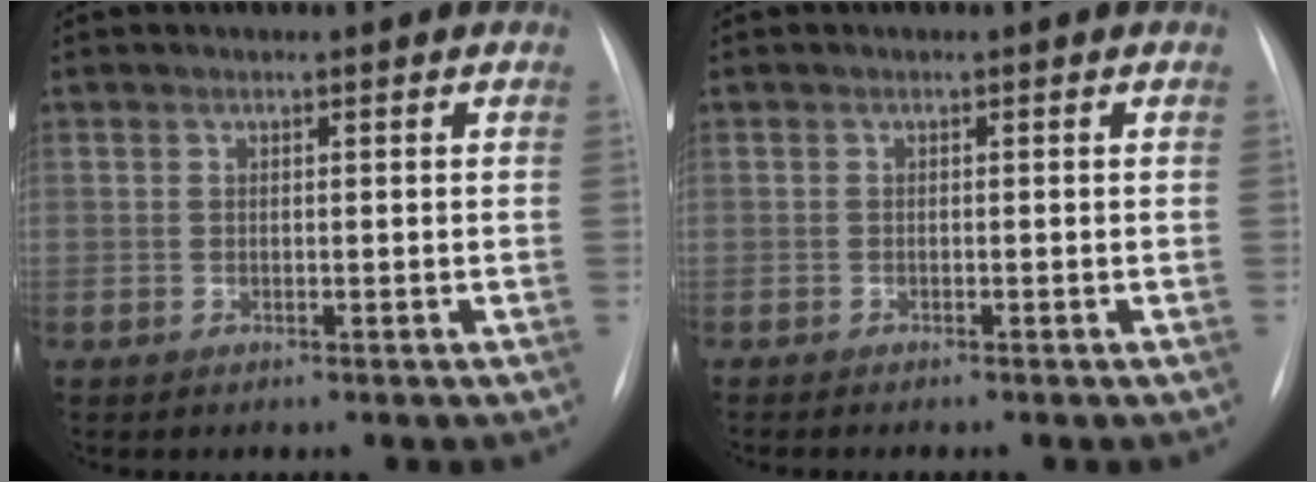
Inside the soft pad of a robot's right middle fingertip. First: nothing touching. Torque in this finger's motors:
{"motor_torque": [0.20, -0.24, 0.04, 0.01]}